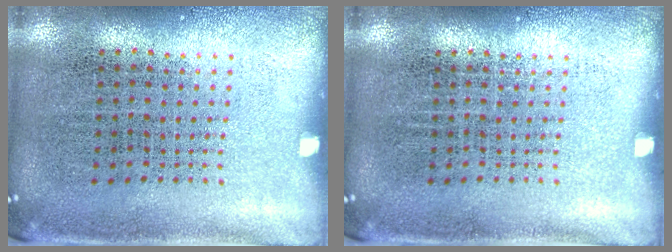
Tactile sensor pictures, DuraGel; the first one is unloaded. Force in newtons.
{"total": 0.0}